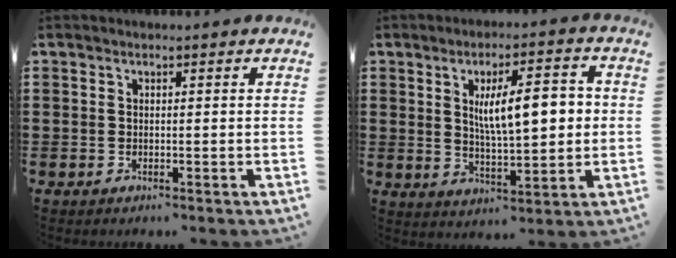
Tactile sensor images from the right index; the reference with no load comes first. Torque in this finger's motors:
{"motor_torque": [1.11, -0.54, 0.46, 0.21]}